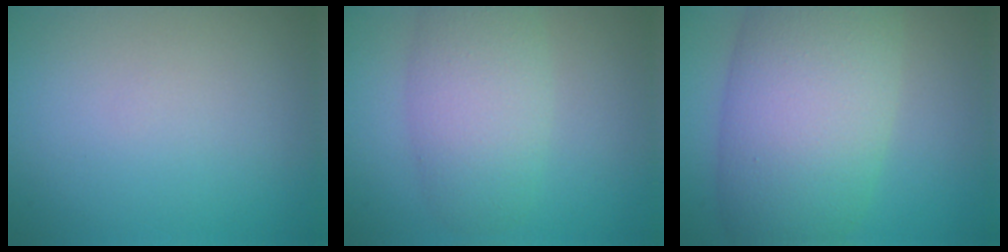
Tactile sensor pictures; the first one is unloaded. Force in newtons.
{"total": 5.5, "press": 5.5, "slide": 0.2}
{"total": 12.0, "press": 12.0, "slide": 0.5}